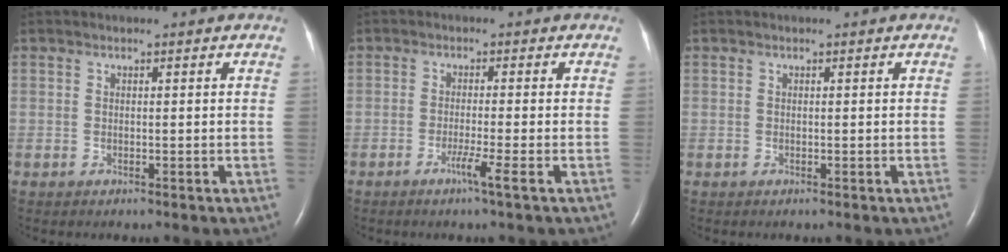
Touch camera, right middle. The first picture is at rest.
{"total": 2.8, "force": [-1.5, -0.8, 2.3], "torque": [-0.044, -0.007, -0.029]}
{"total": 0.0}